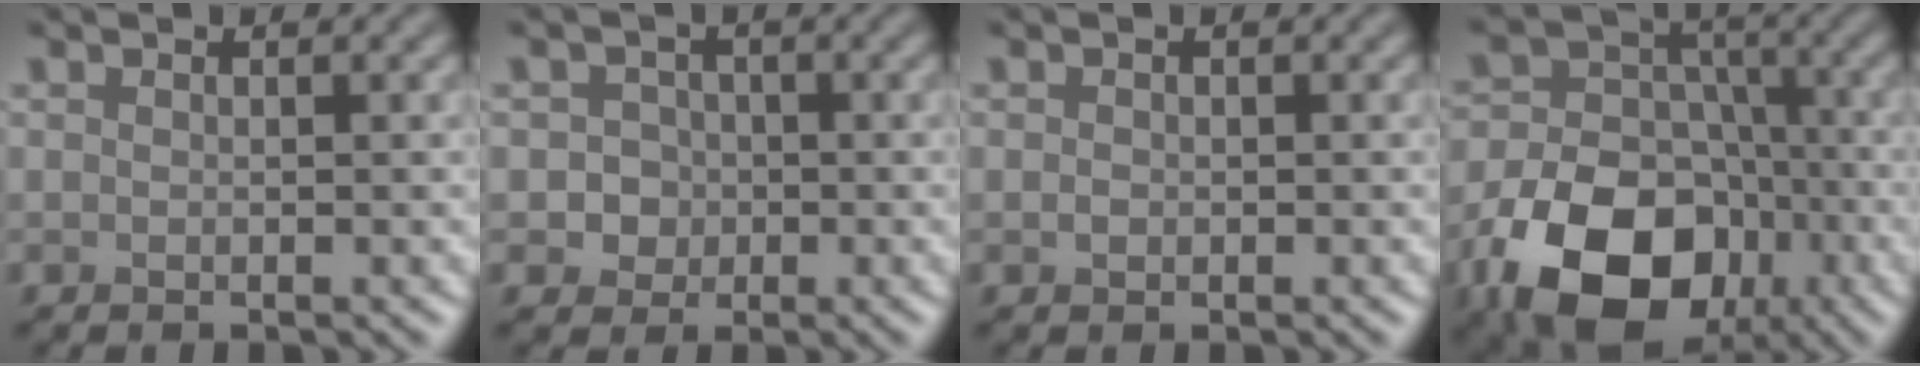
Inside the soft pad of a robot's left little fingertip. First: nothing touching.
{"total": 2.5, "force": [-0.2, 2.4, 0.7], "torque": [0.010, 0.003, -0.012]}
{"total": 0.6, "force": [0.0, 0.5, 0.3], "torque": [-0.006, -0.003, -0.002]}
{"total": 12.9, "force": [-6.0, 9.0, 7.1], "torque": [-0.141, -0.018, -0.108]}